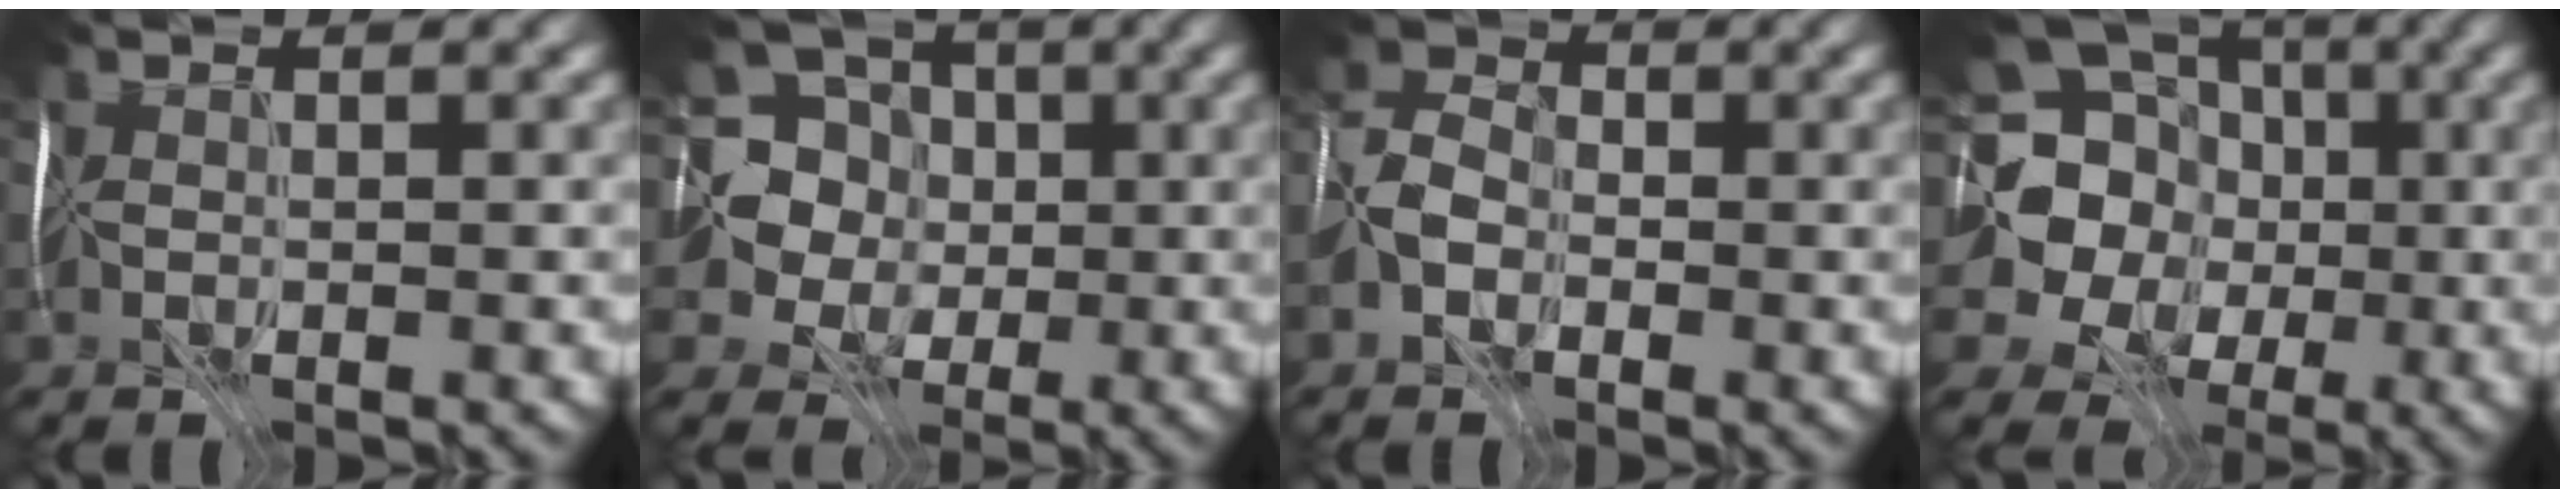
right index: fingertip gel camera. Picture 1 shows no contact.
{"total": 8.7, "force": [1.0, 8.3, 2.5], "torque": [-0.079, 0.034, -0.013]}
{"total": 1.9, "force": [-1.3, 1.3, 0.5], "torque": [-0.008, 0.010, -0.029]}
{"total": 14.4, "force": [2.1, 13.1, 5.7], "torque": [-0.153, 0.033, 0.016]}